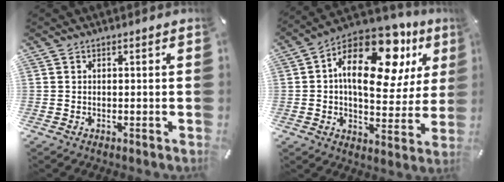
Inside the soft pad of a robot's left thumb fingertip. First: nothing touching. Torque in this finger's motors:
{"motor_torque": [2.49, 2.52, 2.17, -0.60, 0.28]}